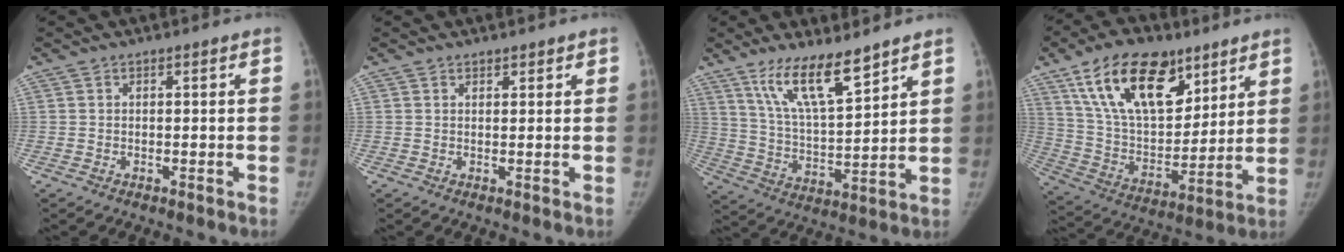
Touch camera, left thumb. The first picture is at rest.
{"total": 1.3, "force": [1.1, 0.7, 0.3], "torque": [0.006, -0.006, 0.014]}
{"total": 12.6, "force": [9.0, 2.9, 8.3], "torque": [-0.136, -0.058, 0.178]}
{"total": 22.8, "force": [13.0, 12.1, 14.3], "torque": [-0.216, -0.042, 0.236]}